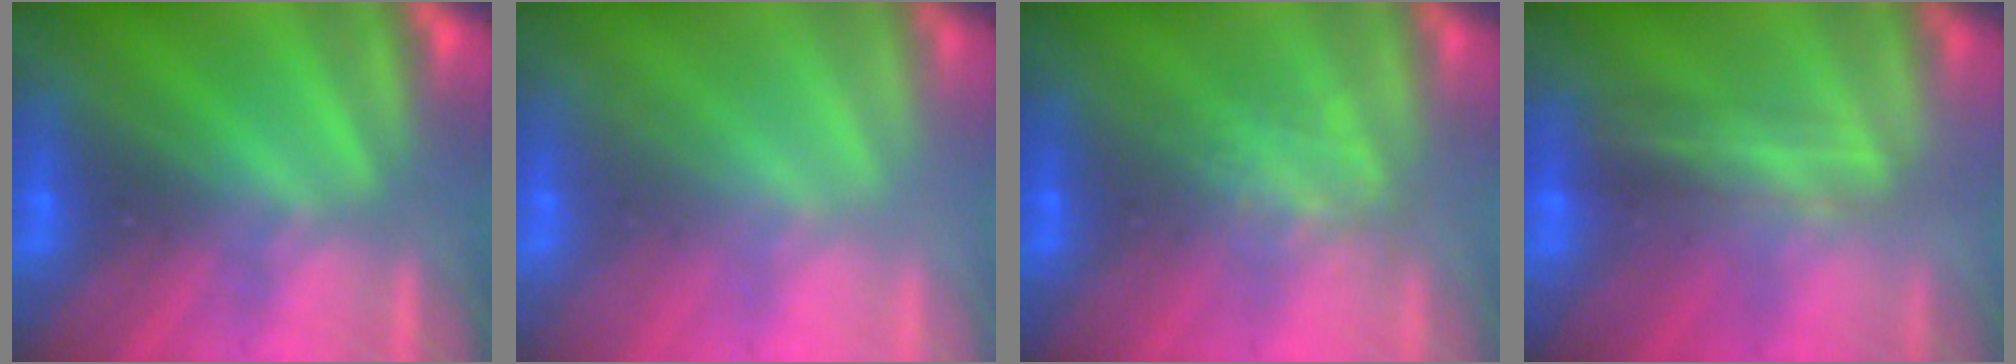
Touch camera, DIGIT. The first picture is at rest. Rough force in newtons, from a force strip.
{"total": 2.7}
{"total": 1.2}
{"total": 2.4}